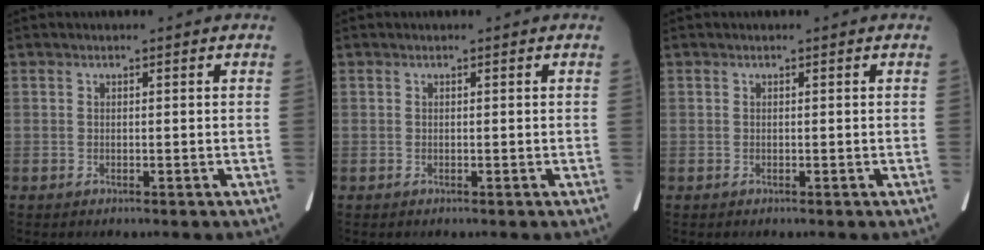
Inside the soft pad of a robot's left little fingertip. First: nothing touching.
{"total": 0.0}
{"total": 0.0}